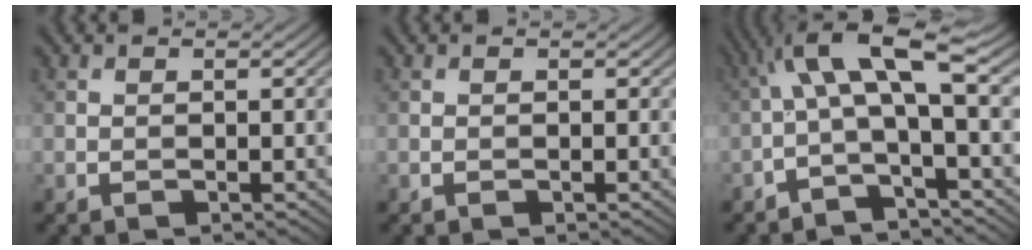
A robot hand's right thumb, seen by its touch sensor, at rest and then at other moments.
{"total": 0.0}
{"total": 8.4, "force": [0.1, 1.7, 8.2], "torque": [-0.145, 0.034, -0.014]}